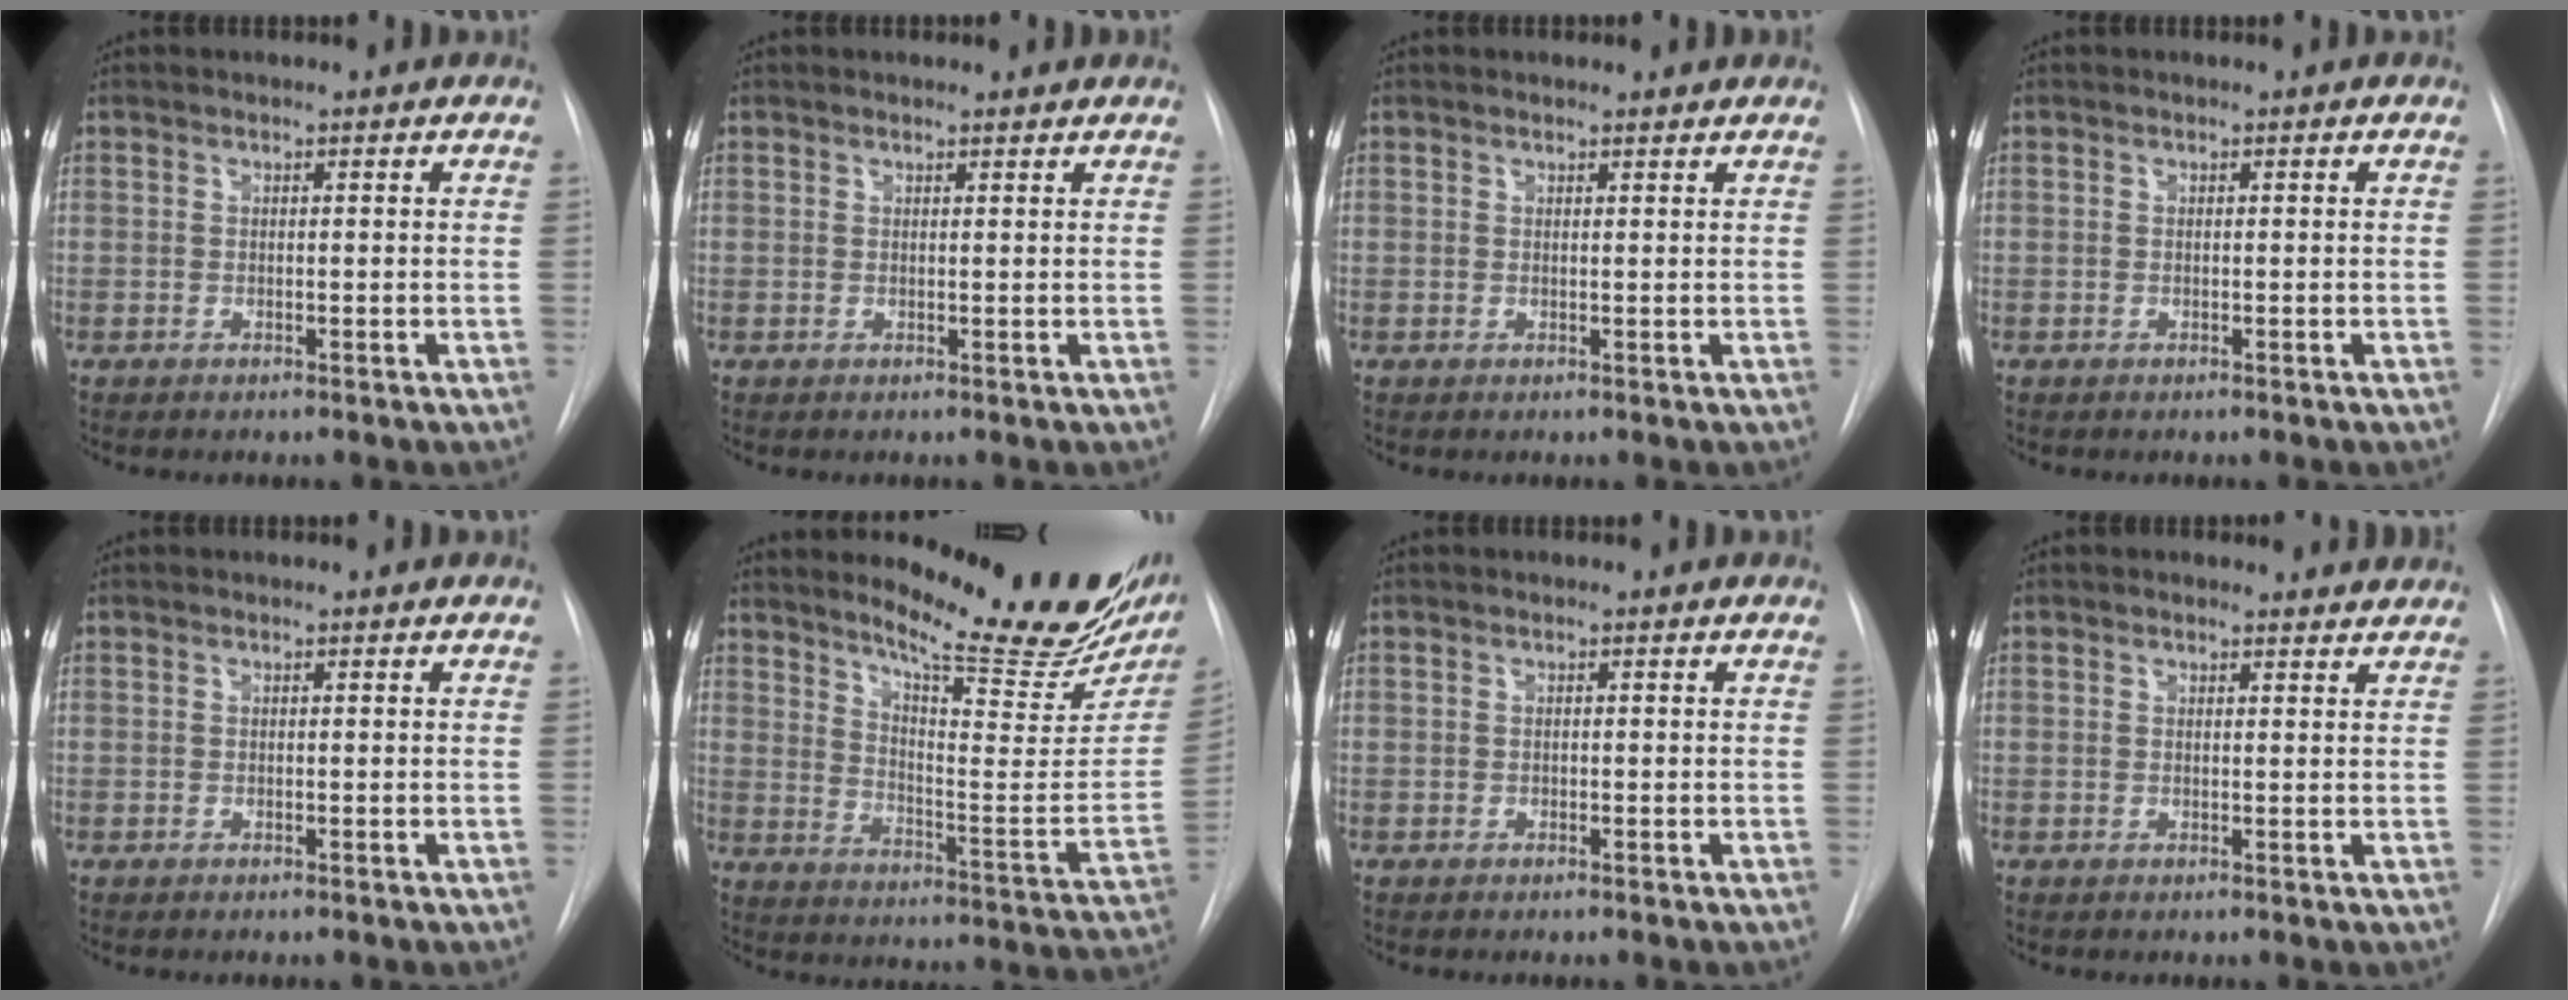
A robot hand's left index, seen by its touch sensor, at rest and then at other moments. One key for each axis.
{"total": 1.8, "fx": 1.8, "fy": 0.2, "fz": 0.2, "tx": -0.011, "ty": 0.002, "tz": 0.018}
{"total": 1.9, "fx": 1.9, "fy": 0.3, "fz": 0.2, "tx": -0.011, "ty": 0.002, "tz": 0.019}
{"total": 0.0}
{"total": 0.0}
{"total": 22.1, "fx": 18.3, "fy": 3.3, "fz": 12.0, "tx": -0.175, "ty": -0.076, "tz": 0.238}
{"total": 0.0}
{"total": 1.7, "fx": 1.7, "fy": 0.3, "fz": 0.1, "tx": -0.010, "ty": -0.006, "tz": 0.012}